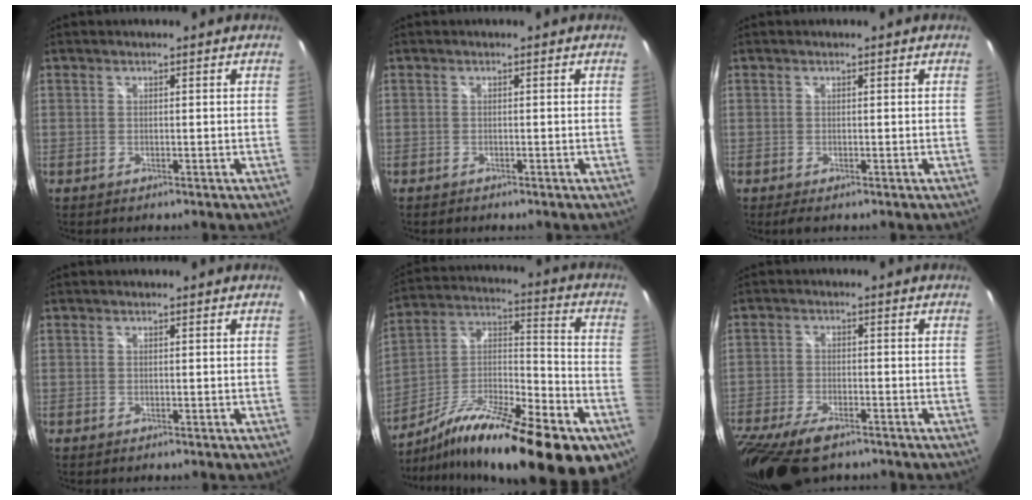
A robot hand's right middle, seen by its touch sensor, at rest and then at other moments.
{"total": 1.0, "force": [-0.9, 0.3, 0.3], "torque": [-0.009, -0.005, -0.017]}
{"total": 1.2, "force": [-0.7, 0.1, 0.9], "torque": [-0.018, -0.005, -0.012]}
{"total": 0.0}
{"total": 28.1, "force": [-17.3, 8.0, 20.5], "torque": [-0.323, -0.021, -0.271]}
{"total": 15.1, "force": [-10.9, 5.9, 8.6], "torque": [-0.211, -0.053, -0.191]}